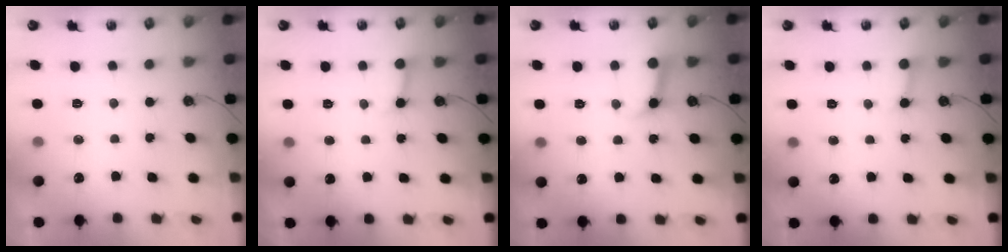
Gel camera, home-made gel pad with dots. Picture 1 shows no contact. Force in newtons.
{"total": 2.8, "press": 2.8, "slide": 0.5}
{"total": 10.5, "press": 10.4, "slide": 1.2}
{"total": 2.7, "press": 2.7, "slide": 0.1}